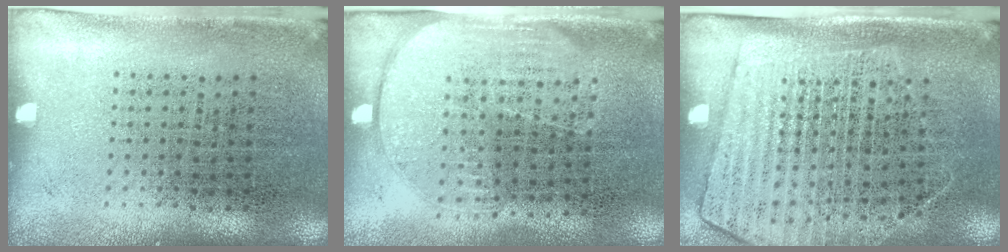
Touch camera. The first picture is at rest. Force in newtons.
{"total": 1.7, "press": 1.5, "slide": 0.8}
{"total": 1.8, "press": 1.5, "slide": 0.9}